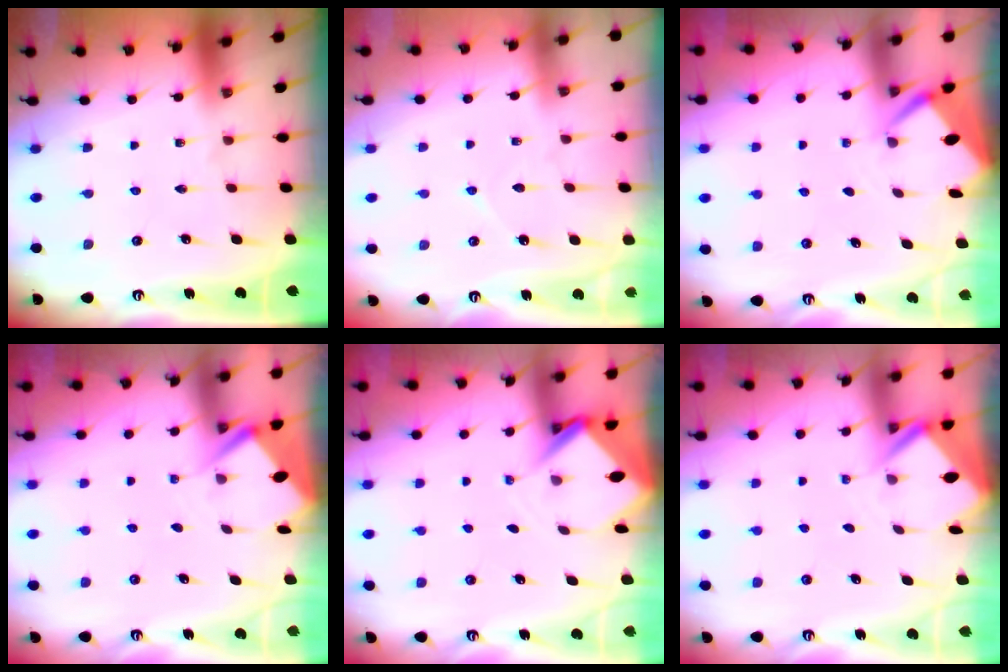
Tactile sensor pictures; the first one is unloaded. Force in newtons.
{"total": 3.3, "press": 3.3, "slide": 0.1}
{"total": 2.6, "press": 2.6, "slide": 0.0}
{"total": 3.0, "press": 2.9, "slide": 0.4}
{"total": 3.6, "press": 3.6, "slide": 0.2}
{"total": 2.4, "press": 2.4, "slide": 0.1}